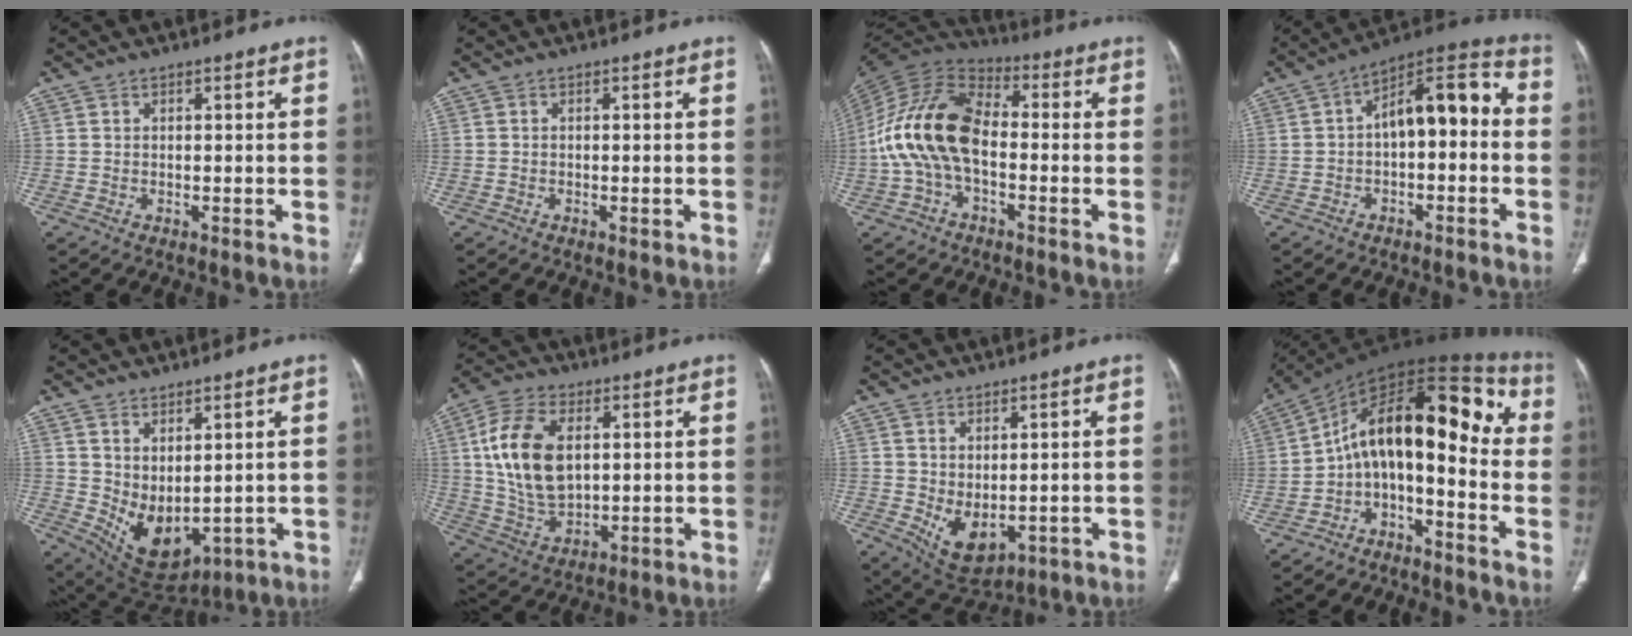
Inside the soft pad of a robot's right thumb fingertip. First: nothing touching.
{"total": 0.7, "force": [-0.3, 0.3, 0.6], "torque": [-0.008, -0.001, -0.004]}
{"total": 16.1, "force": [-2.0, 9.5, 12.8], "torque": [-0.248, 0.037, -0.046]}
{"total": 13.1, "force": [-0.6, 6.6, 11.3], "torque": [-0.141, 0.052, -0.020]}
{"total": 9.4, "force": [1.4, 5.3, 7.6], "torque": [-0.120, -0.026, 0.059]}
{"total": 15.8, "force": [3.2, 9.3, 12.3], "torque": [-0.234, -0.007, 0.067]}
{"total": 7.5, "force": [-0.6, 4.4, 6.1], "torque": [-0.090, -0.009, 0.017]}
{"total": 16.5, "force": [-2.4, 8.3, 14.1], "torque": [-0.179, 0.115, -0.050]}